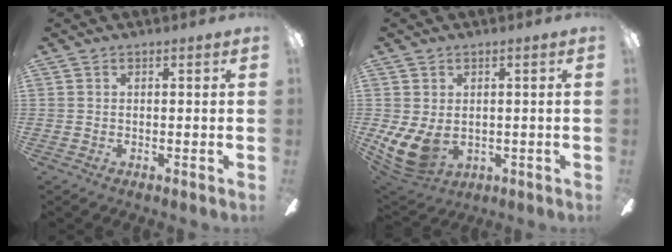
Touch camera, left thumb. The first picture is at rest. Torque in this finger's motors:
{"motor_torque": [0.48, 1.36, 0.65, -0.24, 0.09]}